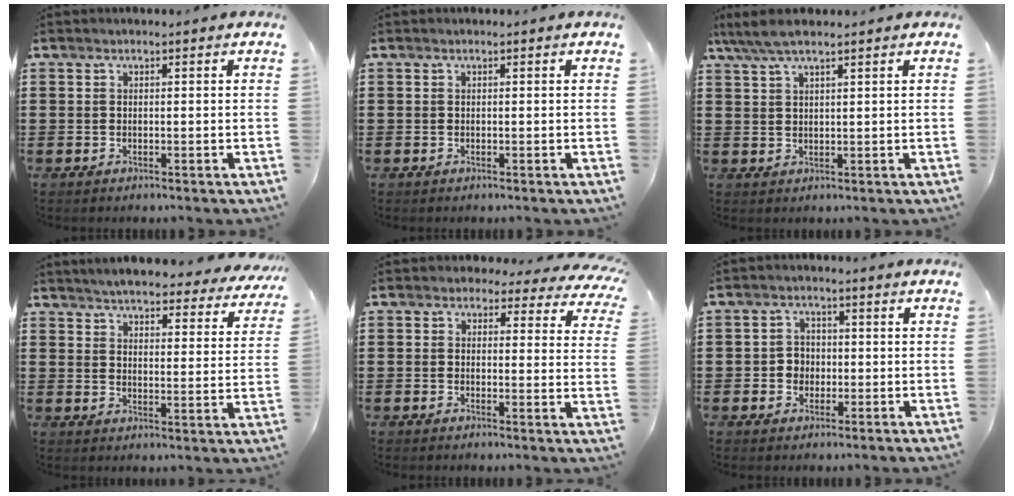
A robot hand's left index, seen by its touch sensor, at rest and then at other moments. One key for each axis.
{"total": 0.0}
{"total": 4.7, "fx": 3.4, "fy": 0.6, "fz": 3.1, "tx": -0.067, "ty": 0.001, "tz": 0.064}
{"total": 5.0, "fx": 4.9, "fy": -0.1, "fz": 1.0, "tx": -0.043, "ty": -0.031, "tz": 0.085}
{"total": 3.0, "fx": 2.6, "fy": 1.2, "fz": 1.1, "tx": -0.027, "ty": -0.007, "tz": 0.044}
{"total": 2.8, "fx": -0.6, "fy": 2.6, "fz": 1.0, "tx": -0.029, "ty": 0.007, "tz": -0.016}